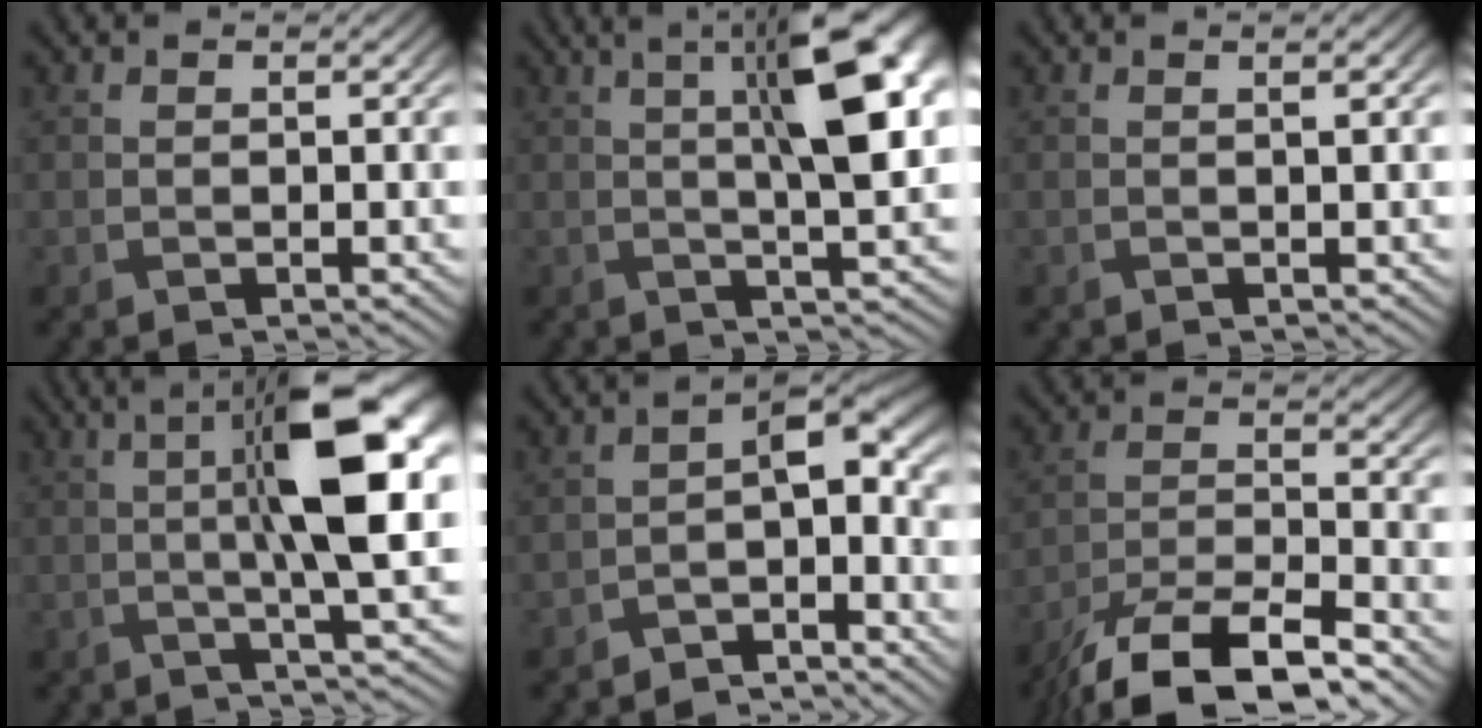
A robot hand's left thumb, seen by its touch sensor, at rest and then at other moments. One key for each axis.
{"total": 11.4, "fx": 2.3, "fy": 3.1, "fz": 10.7, "tx": -0.142, "ty": 0.014, "tz": 0.028}
{"total": 1.5, "fx": 0.2, "fy": 0.3, "fz": 1.4, "tx": -0.022, "ty": 0.009, "tz": -0.002}
{"total": 12.2, "fx": 1.3, "fy": 2.8, "fz": 11.9, "tx": -0.184, "ty": 0.010, "tz": 0.022}
{"total": 5.4, "fx": -3.7, "fy": 2.2, "fz": 3.4, "tx": -0.045, "ty": -0.003, "tz": -0.075}
{"total": 11.8, "fx": -9.0, "fy": 3.3, "fz": 6.9, "tx": -0.134, "ty": -0.007, "tz": -0.171}